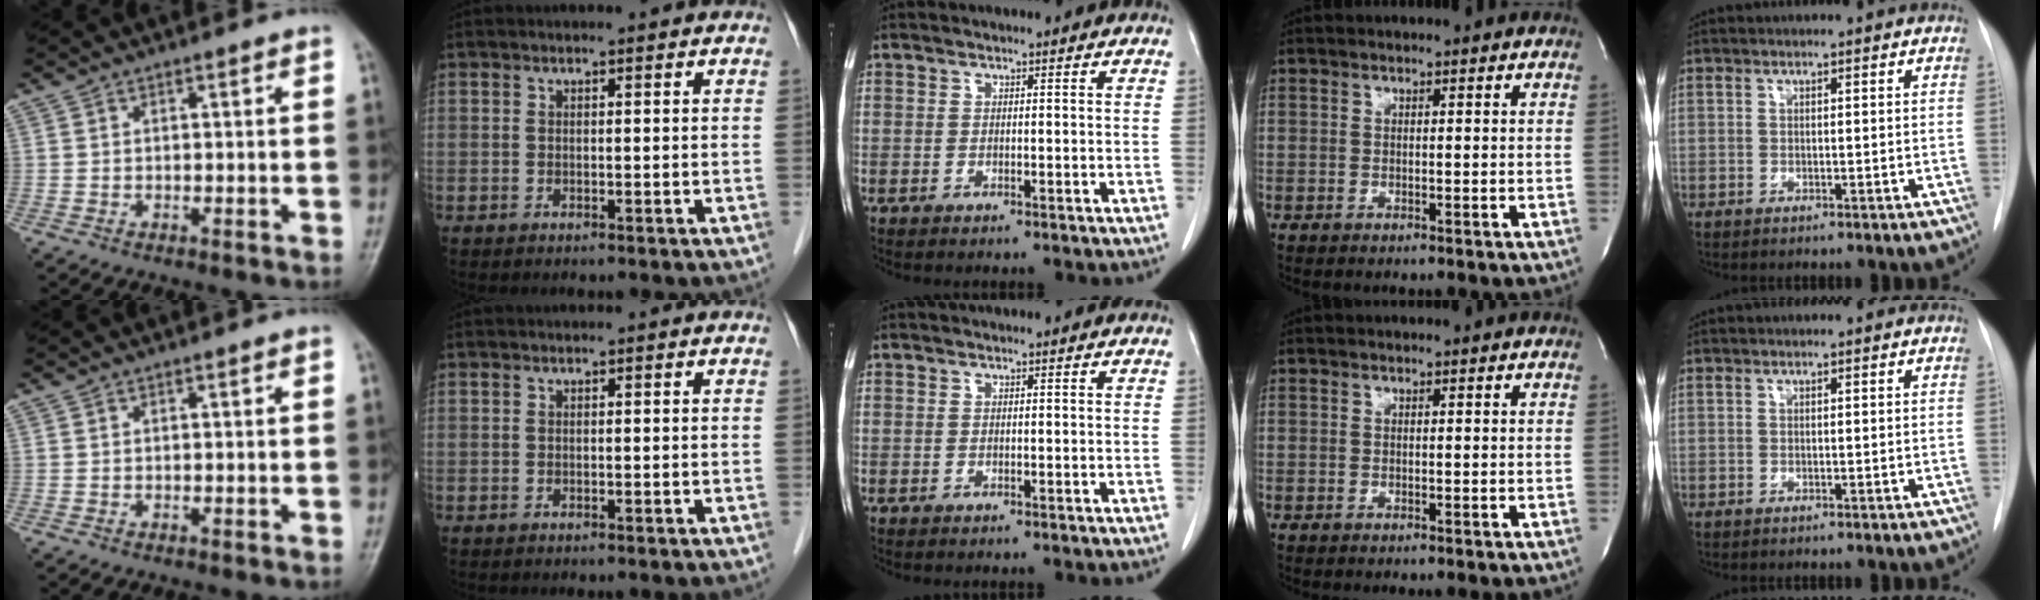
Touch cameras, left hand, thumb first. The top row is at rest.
{}